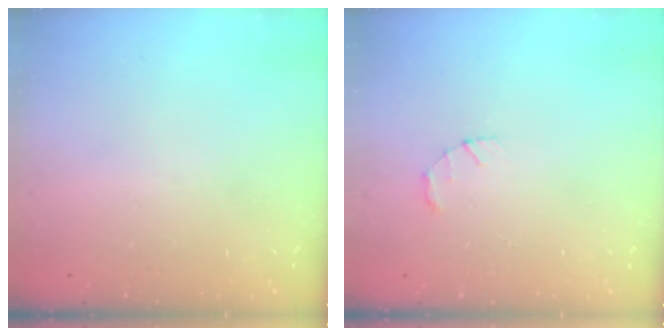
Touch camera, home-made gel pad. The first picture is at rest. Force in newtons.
{"total": 1.4, "press": 1.3, "slide": 0.3}